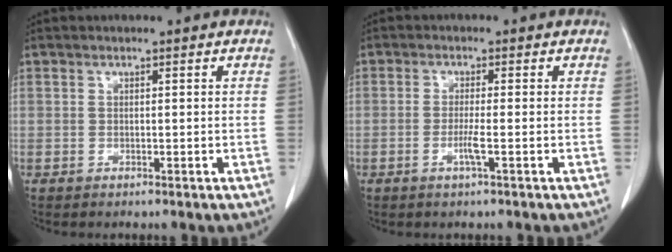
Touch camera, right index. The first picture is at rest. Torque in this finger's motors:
{"motor_torque": [-0.16, 0.02, 0.00, 0.00]}